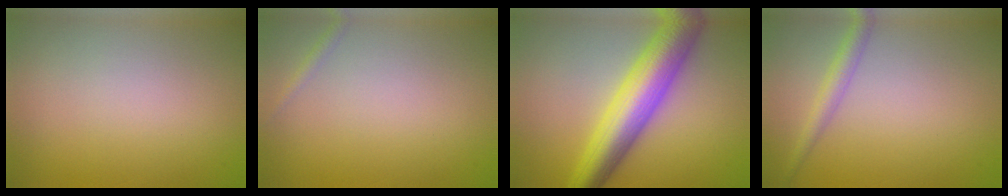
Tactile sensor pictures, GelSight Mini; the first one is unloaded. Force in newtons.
{"total": 0.8, "press": 0.7, "slide": 0.1}
{"total": 8.7, "press": 8.7, "slide": 0.1}
{"total": 2.2, "press": 2.2, "slide": 0.1}